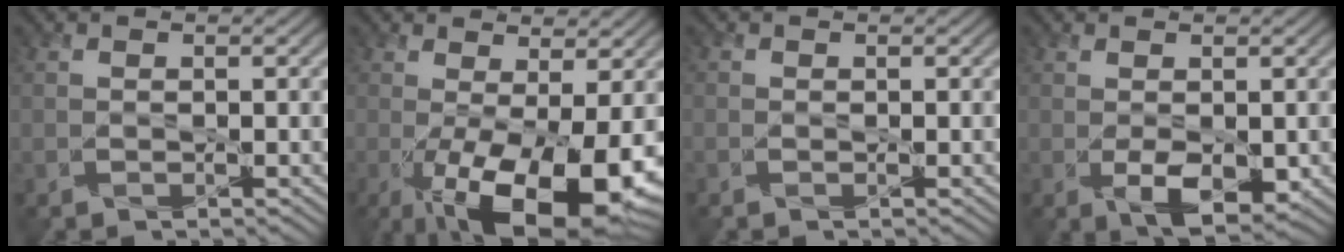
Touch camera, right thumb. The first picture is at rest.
{"total": 12.1, "force": [-3.4, 4.6, 10.7], "torque": [-0.186, -0.021, -0.042]}
{"total": 0.0}
{"total": 3.6, "force": [-0.4, 1.8, 3.1], "torque": [-0.057, -0.005, -0.002]}